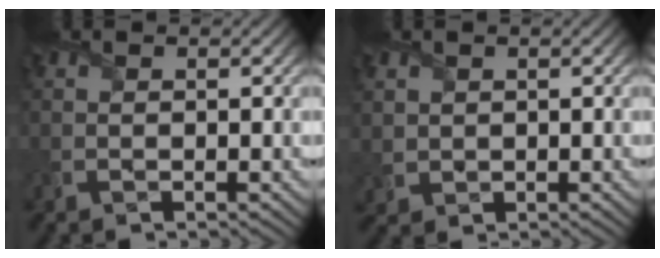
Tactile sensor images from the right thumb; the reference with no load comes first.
{"total": 1.7, "force": [0.6, 1.6, 0.2], "torque": [-0.022, -0.005, 0.011]}